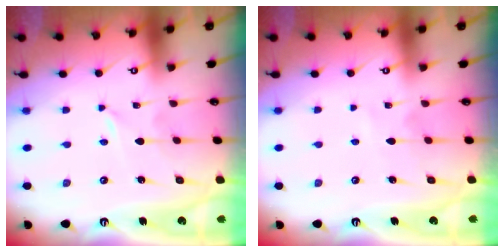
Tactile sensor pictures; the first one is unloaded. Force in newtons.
{"total": 3.8, "press": 3.8, "slide": 0.4}